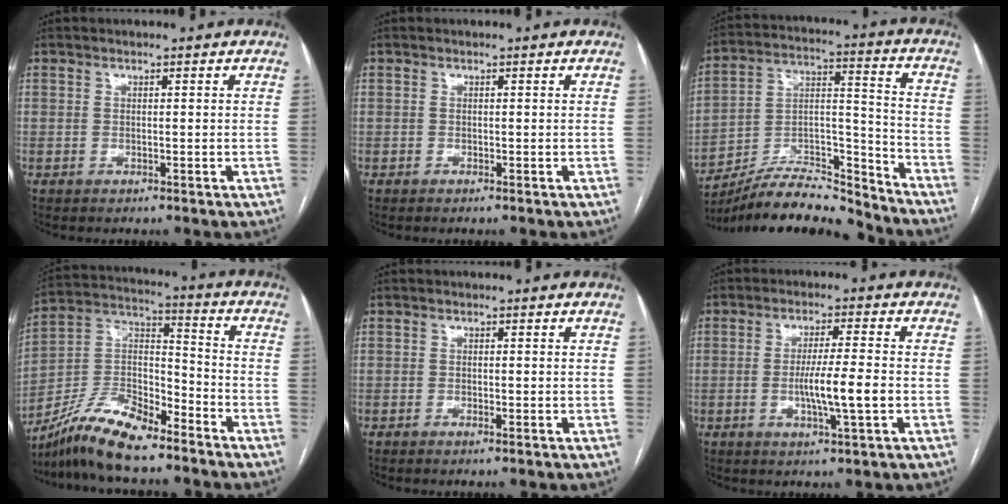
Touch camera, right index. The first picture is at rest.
{"total": 0.0}
{"total": 17.7, "force": [-16.8, 2.8, 5.0], "torque": [-0.092, 0.044, -0.285]}
{"total": 13.1, "force": [-11.0, 3.2, 6.4], "torque": [-0.120, 0.023, -0.204]}
{"total": 0.8, "force": [-0.6, 0.0, 0.5], "torque": [-0.011, 0.000, -0.008]}
{"total": 6.7, "force": [-1.5, -0.2, 6.5], "torque": [-0.118, -0.008, -0.027]}